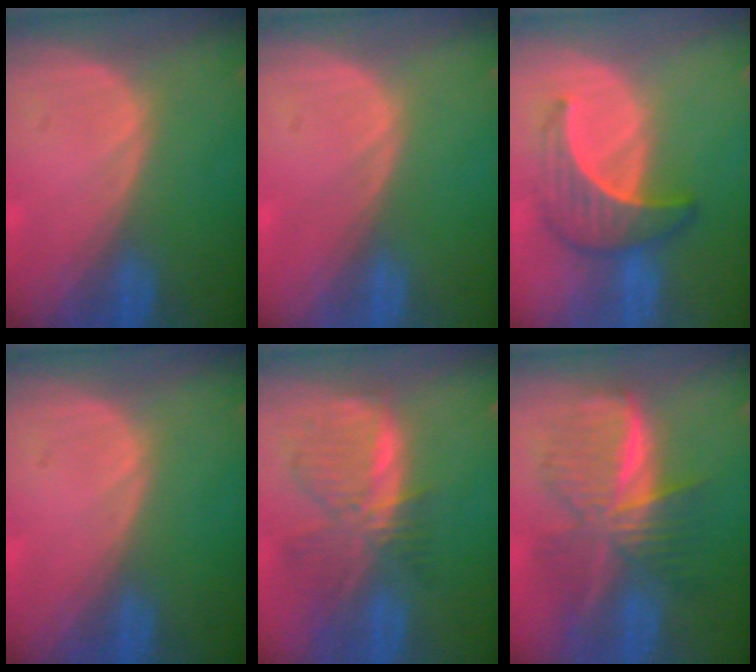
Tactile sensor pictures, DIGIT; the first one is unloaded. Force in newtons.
{"total": 0.0}
{"total": 6.6, "press": 6.2, "slide": 2.3}
{"total": 0.0}
{"total": 8.4, "press": 7.3, "slide": 4.0}
{"total": 9.5, "press": 9.5, "slide": 0.7}